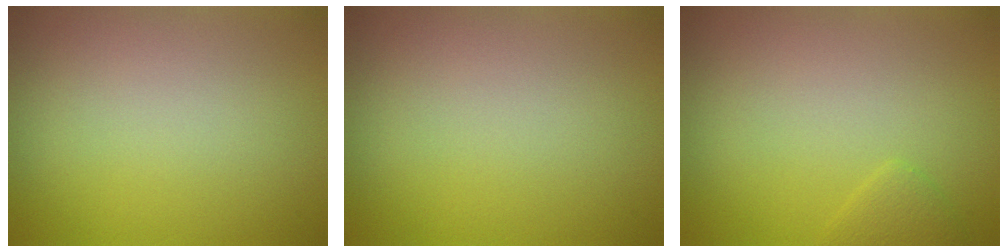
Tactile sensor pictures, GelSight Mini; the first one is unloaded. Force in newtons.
{"total": 0.0}
{"total": 1.1, "press": 1.1, "slide": 0.1}